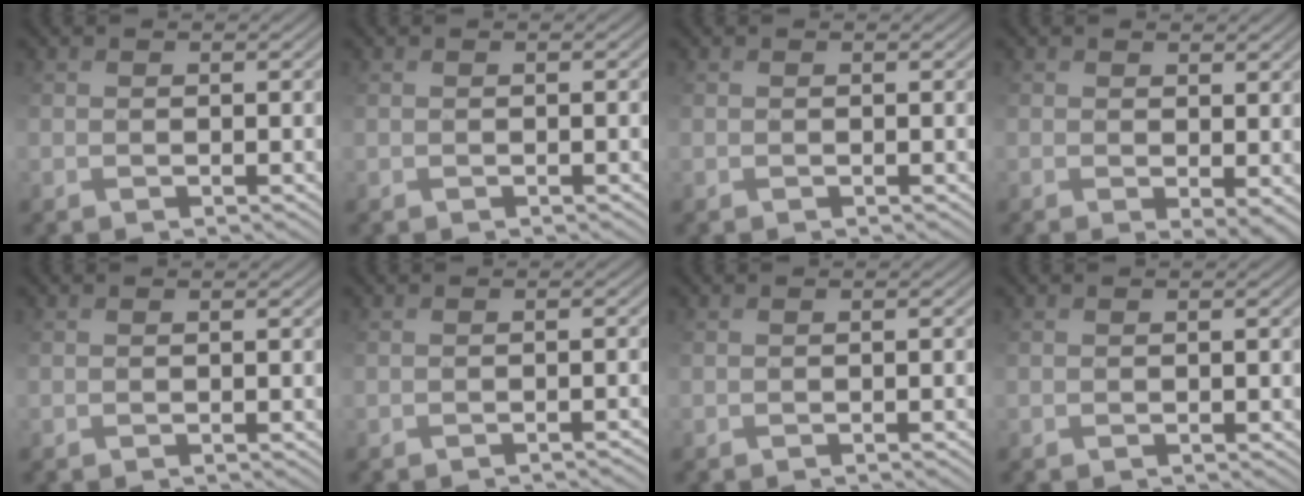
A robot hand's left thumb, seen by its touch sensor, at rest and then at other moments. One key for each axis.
{"total": 0.0}
{"total": 0.0}
{"total": 3.8, "fx": -0.4, "fy": 1.7, "fz": 3.4, "tx": -0.079, "ty": -0.012, "tz": -0.005}
{"total": 0.0}
{"total": 2.7, "fx": -1.8, "fy": 0.7, "fz": 1.8, "tx": 0.002, "ty": 0.010, "tz": -0.004}
{"total": 2.1, "fx": -0.7, "fy": 0.5, "fz": 1.9, "tx": -0.014, "ty": 0.001, "tz": 0.009}
{"total": 0.0}